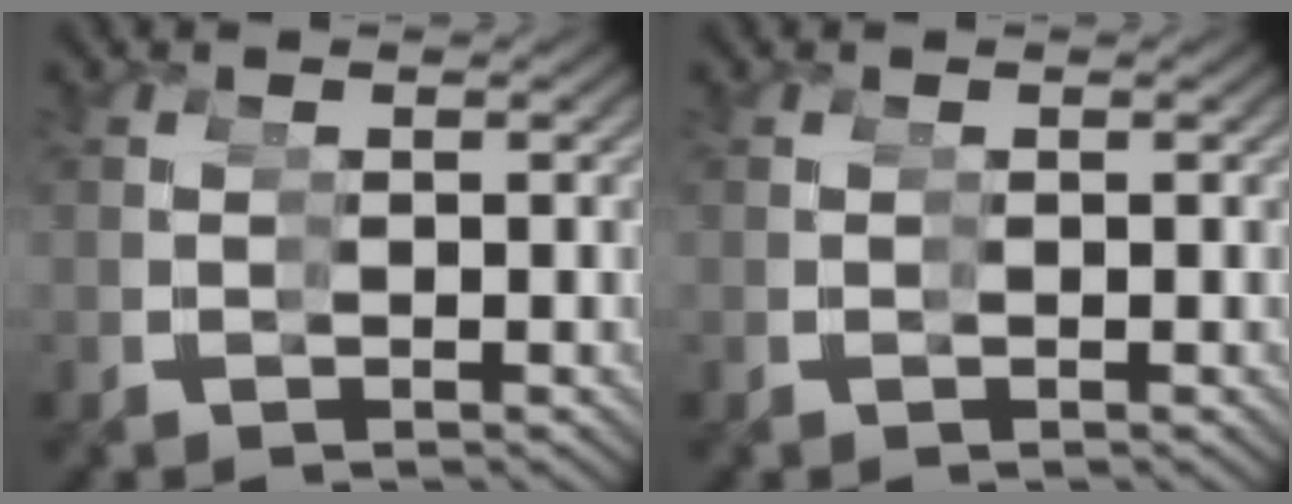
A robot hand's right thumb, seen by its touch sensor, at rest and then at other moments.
{"total": 0.0}